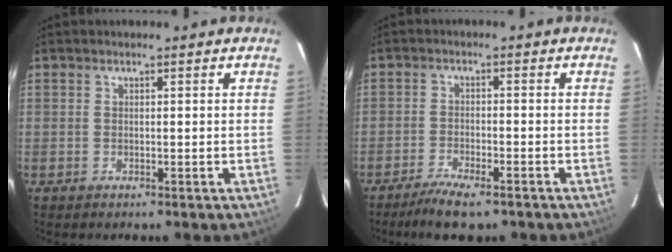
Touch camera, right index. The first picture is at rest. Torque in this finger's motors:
{"motor_torque": [0.51, -0.39, 0.25, 0.05]}